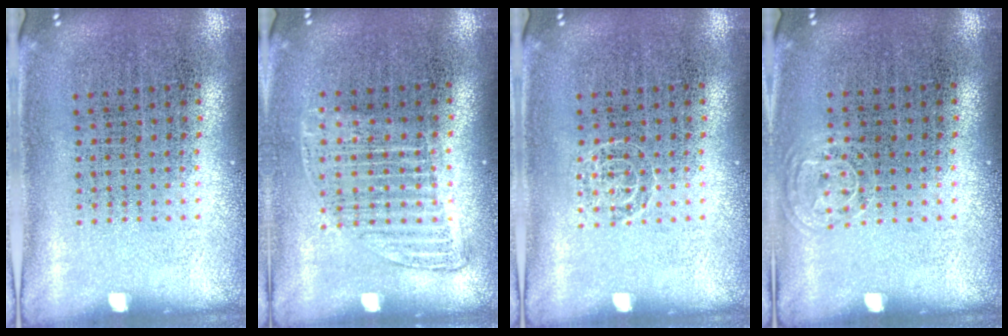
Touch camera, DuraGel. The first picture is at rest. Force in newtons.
{"total": 1.2, "press": 1.0, "slide": 0.6}
{"total": 1.0, "press": 1.0, "slide": 0.1}
{"total": 0.6, "press": 0.6, "slide": 0.3}